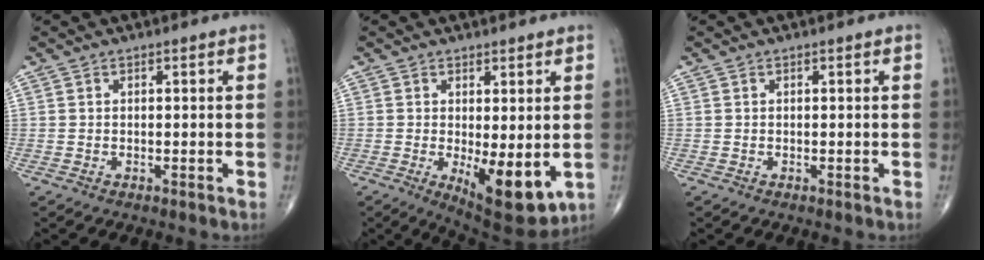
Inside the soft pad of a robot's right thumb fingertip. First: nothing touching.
{"total": 10.4, "force": [-1.8, 3.9, 9.5], "torque": [-0.123, -0.026, -0.013]}
{"total": 0.0}